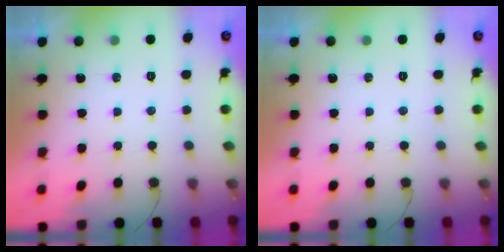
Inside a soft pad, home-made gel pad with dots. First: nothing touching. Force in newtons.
{"total": 0.0}